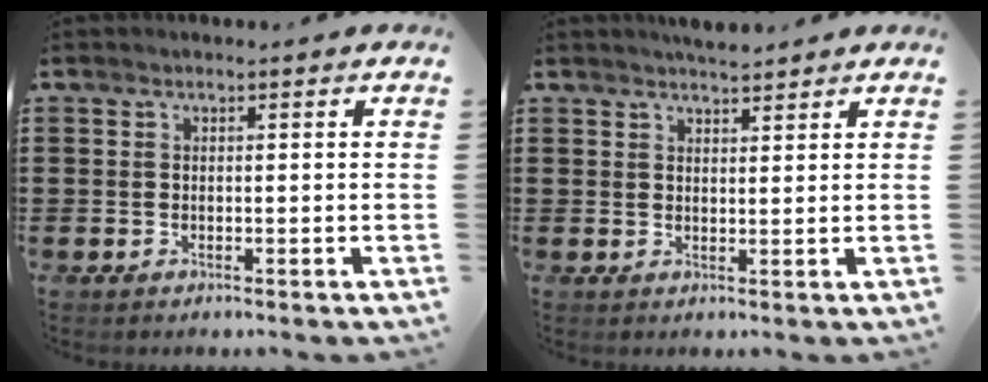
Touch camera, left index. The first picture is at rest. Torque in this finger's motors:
{"motor_torque": [0.46, -0.51, 0.14, 0.01]}